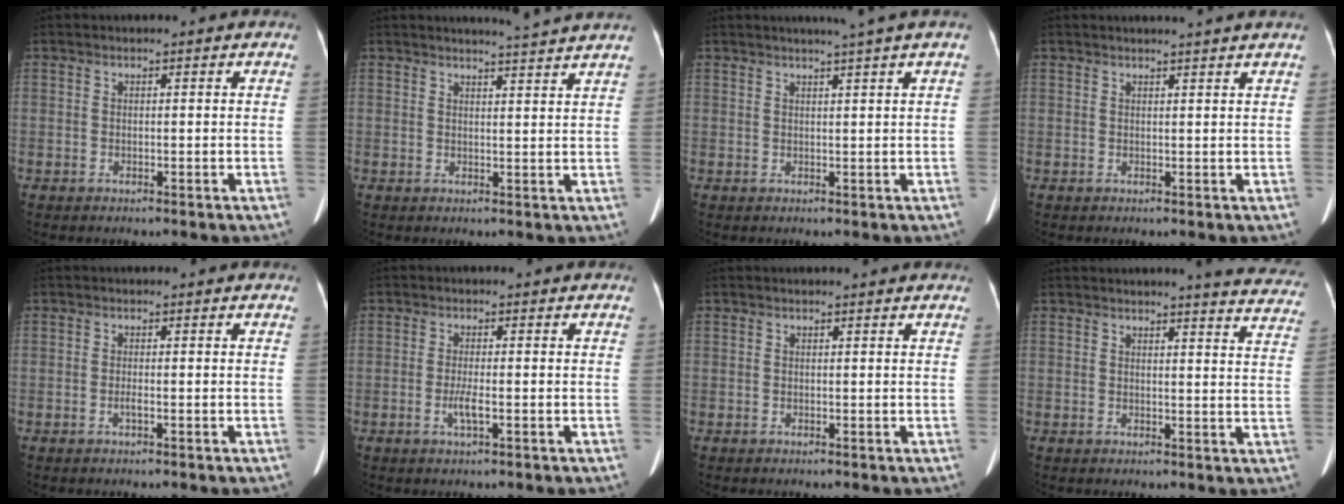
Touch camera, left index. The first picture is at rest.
{"total": 5.4, "force": [5.1, -1.2, 1.5], "torque": [-0.025, -0.004, 0.053]}
{"total": 3.7, "force": [2.9, -1.1, 2.2], "torque": [-0.030, 0.003, 0.039]}
{"total": 4.0, "force": [3.6, -0.7, 1.5], "torque": [-0.019, 0.007, 0.039]}
{"total": 0.8, "force": [-0.4, 0.0, 0.7], "torque": [-0.015, -0.002, -0.007]}
{"total": 2.4, "force": [-0.8, 0.2, 2.2], "torque": [-0.047, -0.005, -0.014]}
{"total": 1.3, "force": [1.3, 0.2, 0.3], "torque": [-0.012, 0.004, 0.011]}
{"total": 12.3, "force": [11.8, 0.7, 3.5], "torque": [-0.020, -0.069, 0.098]}